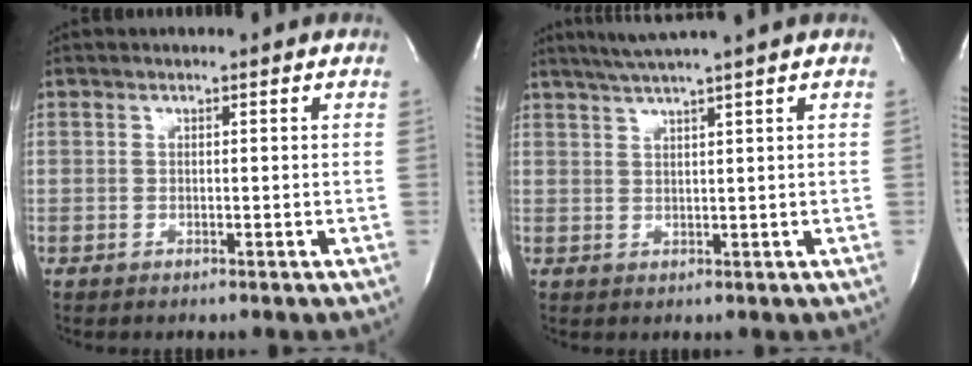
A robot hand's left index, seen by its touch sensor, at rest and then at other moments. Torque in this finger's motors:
{"motor_torque": [0.19, -0.31, 0.13, 0.01]}